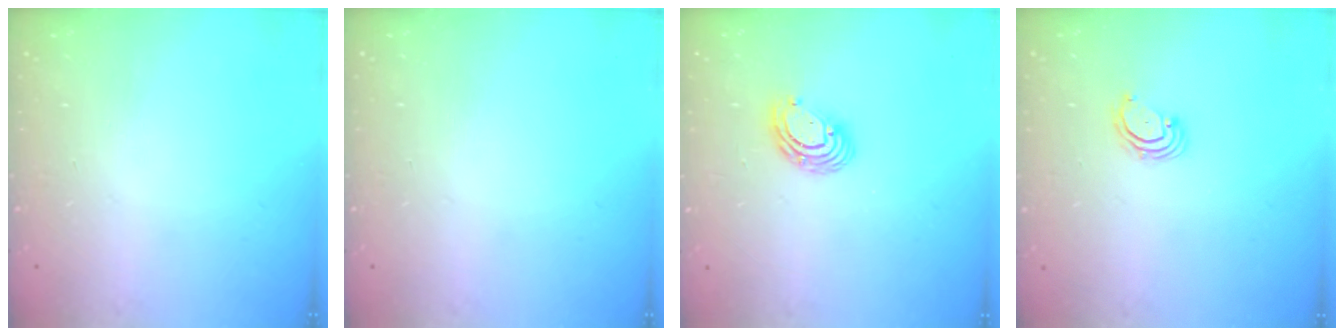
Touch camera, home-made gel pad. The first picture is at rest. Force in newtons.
{"total": 0.0}
{"total": 6.7, "press": 6.6, "slide": 0.8}
{"total": 2.7, "press": 2.7, "slide": 0.3}